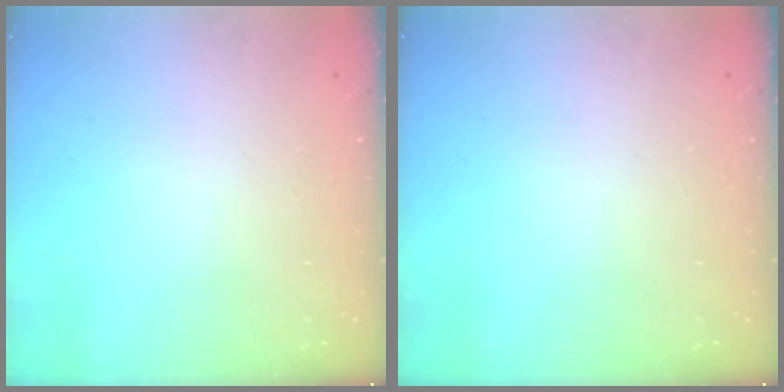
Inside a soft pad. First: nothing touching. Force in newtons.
{"total": 0.0}